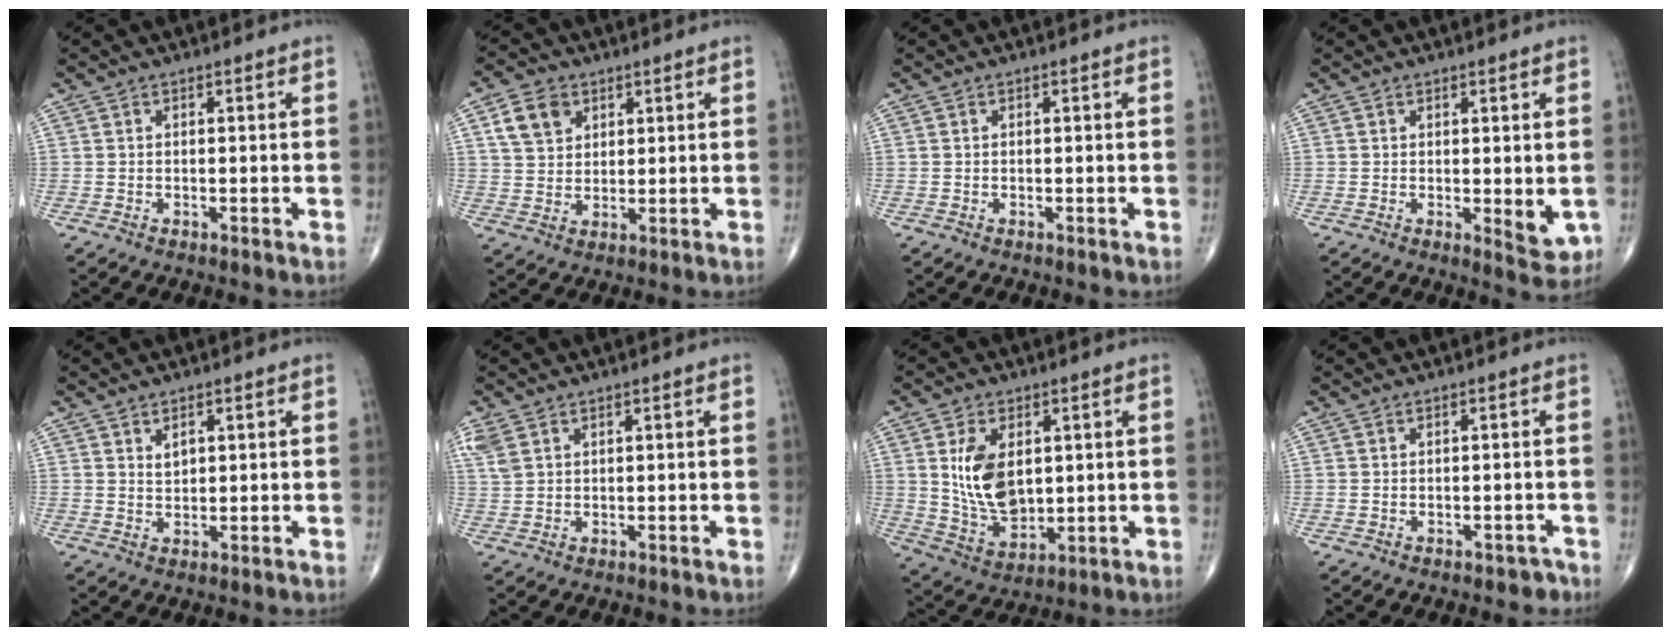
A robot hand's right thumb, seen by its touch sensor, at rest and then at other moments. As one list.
[{"total": 7.0, "force": [3.2, 5.2, 3.5], "torque": [-0.044, -0.008, 0.060]}, {"total": 0.0}, {"total": 4.3, "force": [-0.3, 1.8, 3.8], "torque": [-0.041, -0.012, 0.000]}, {"total": 2.3, "force": [1.1, 1.4, 1.5], "torque": [-0.017, -0.009, 0.021]}, {"total": 3.3, "force": [1.9, 1.9, 1.9], "torque": [-0.052, 0.008, 0.051]}, {"total": 11.8, "force": [2.3, 7.2, 9.0], "torque": [-0.149, -0.019, 0.058]}, {"total": 1.6, "force": [-1.1, 1.1, 0.3], "torque": [0.004, 0.013, -0.014]}]